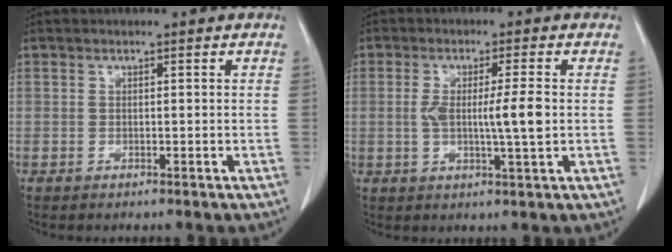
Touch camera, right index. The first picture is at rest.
{"total": 6.2, "force": [-0.1, -0.1, 6.2], "torque": [-0.108, -0.002, -0.001]}